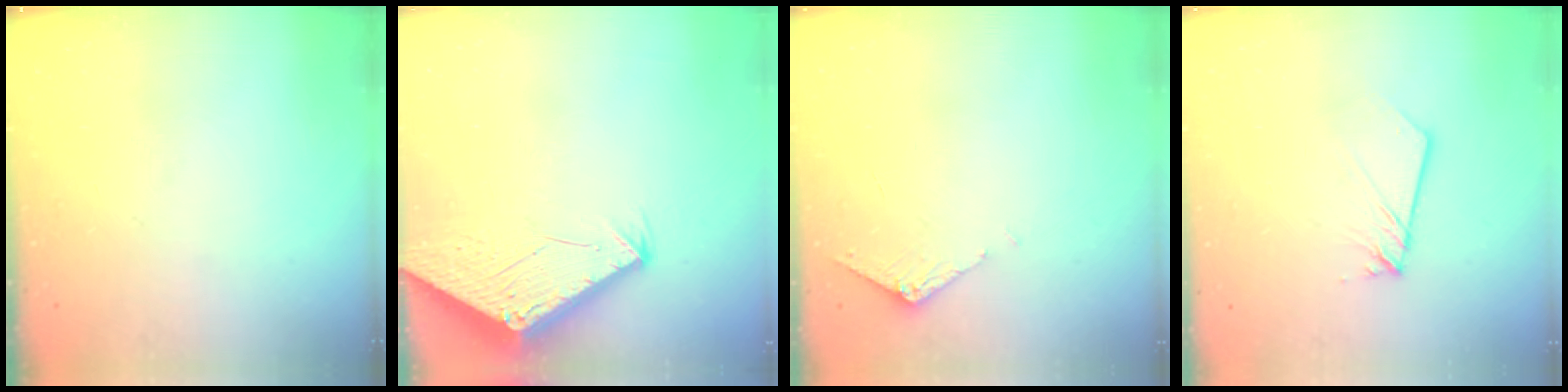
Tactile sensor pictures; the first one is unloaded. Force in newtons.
{"total": 2.8, "press": 2.8, "slide": 0.1}
{"total": 5.9, "press": 5.8, "slide": 0.7}
{"total": 3.0, "press": 3.0, "slide": 0.4}